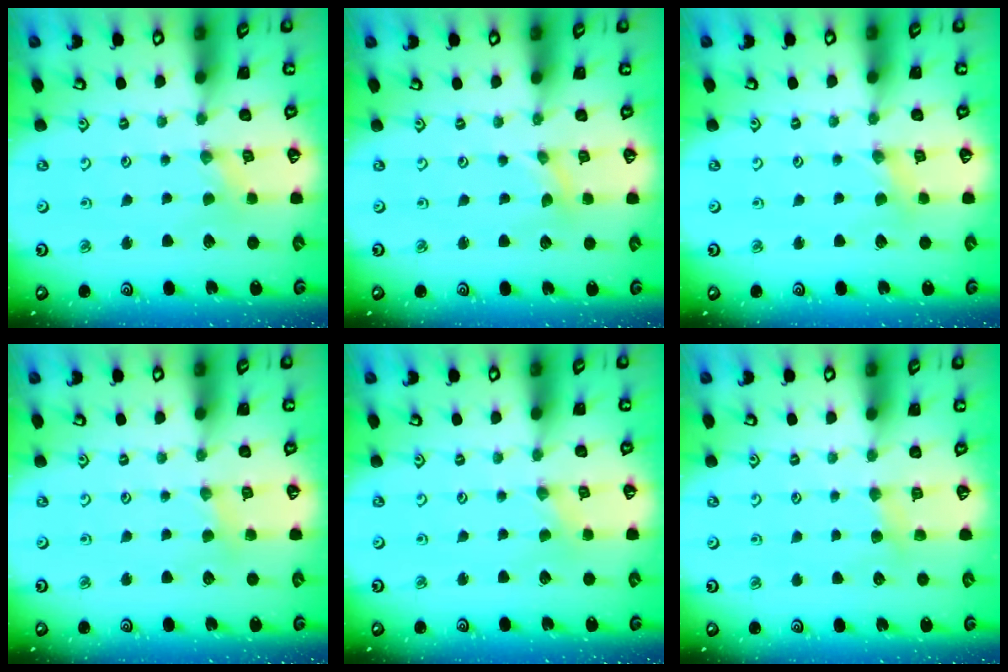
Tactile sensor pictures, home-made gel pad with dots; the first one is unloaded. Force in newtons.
{"total": 0.0}
{"total": 2.1, "press": 2.1, "slide": 0.4}
{"total": 2.5, "press": 2.5, "slide": 0.4}
{"total": 0.0}
{"total": 3.6, "press": 3.6, "slide": 0.5}